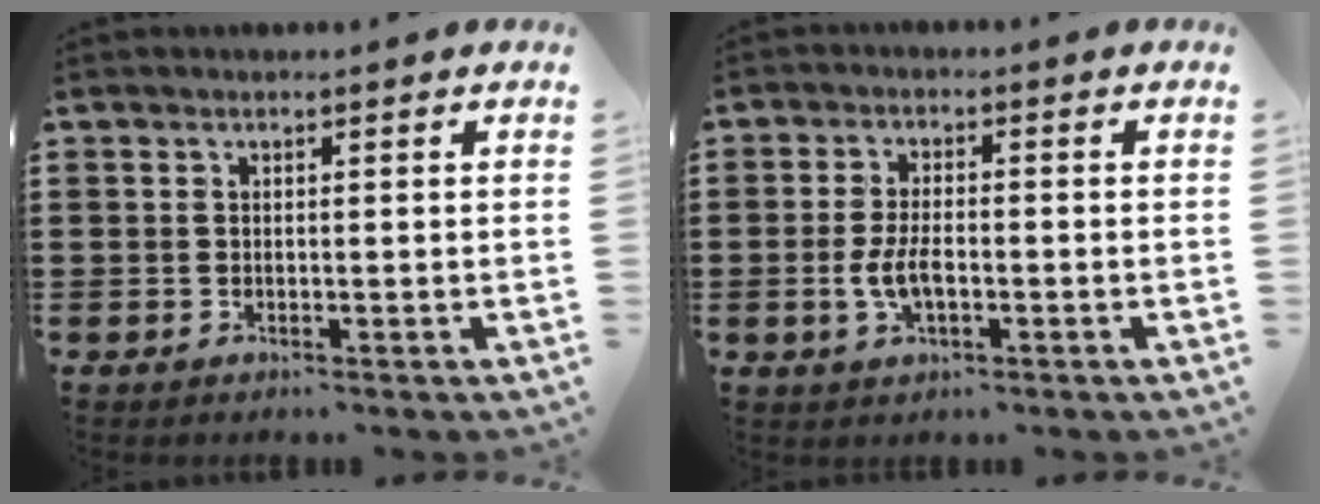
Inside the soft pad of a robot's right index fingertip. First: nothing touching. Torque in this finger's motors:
{"motor_torque": [0.97, -0.31, 0.51, 0.15]}